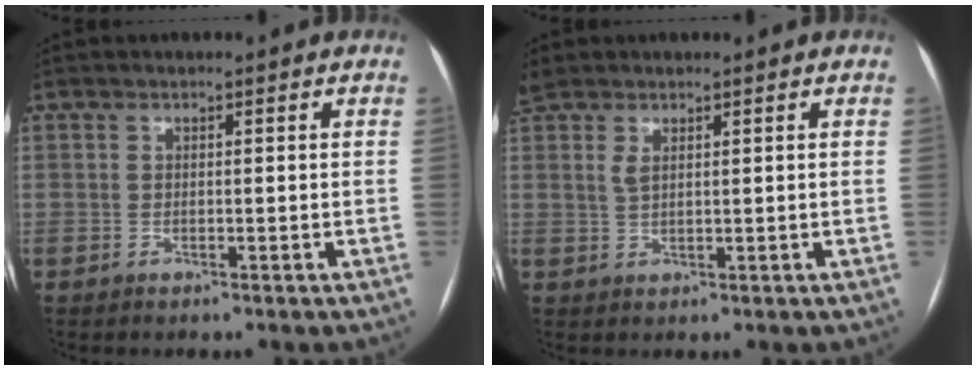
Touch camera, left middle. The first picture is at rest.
{"total": 3.2, "force": [2.0, 1.2, 2.1], "torque": [-0.066, 0.010, 0.050]}